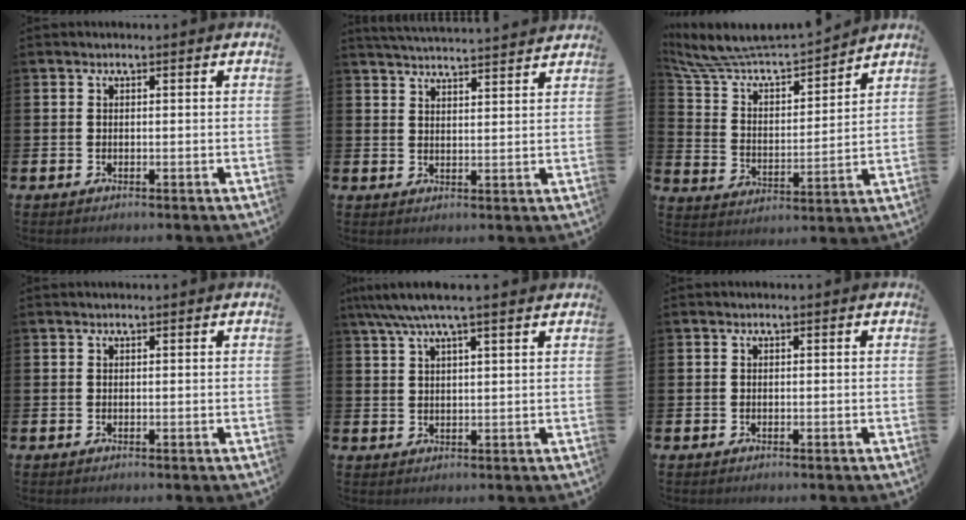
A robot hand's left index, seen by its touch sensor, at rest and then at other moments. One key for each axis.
{"total": 4.2, "fx": 4.2, "fy": -0.4, "fz": 0.3, "tx": -0.019, "ty": -0.026, "tz": 0.076}
{"total": 8.7, "fx": 8.4, "fy": 1.5, "fz": 1.5, "tx": -0.072, "ty": -0.067, "tz": 0.145}
{"total": 0.0}
{"total": 5.1, "fx": 4.2, "fy": 0.4, "fz": 2.9, "tx": -0.072, "ty": -0.004, "tz": 0.077}
{"total": 0.0}